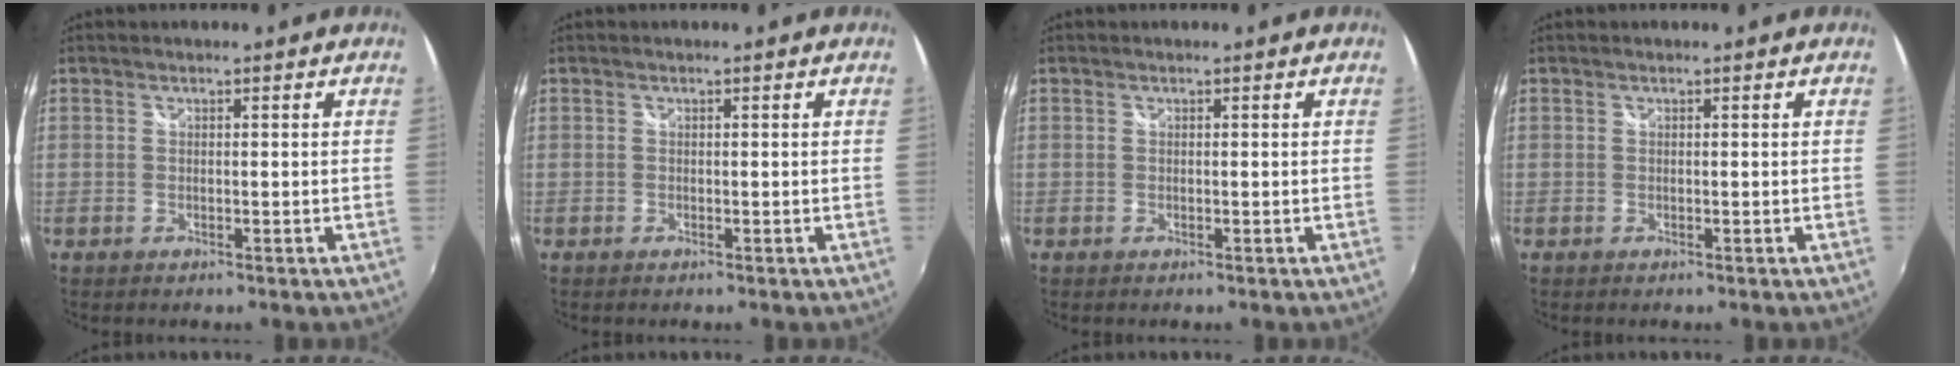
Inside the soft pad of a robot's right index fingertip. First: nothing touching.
{"total": 0.0}
{"total": 0.0}
{"total": 0.0}